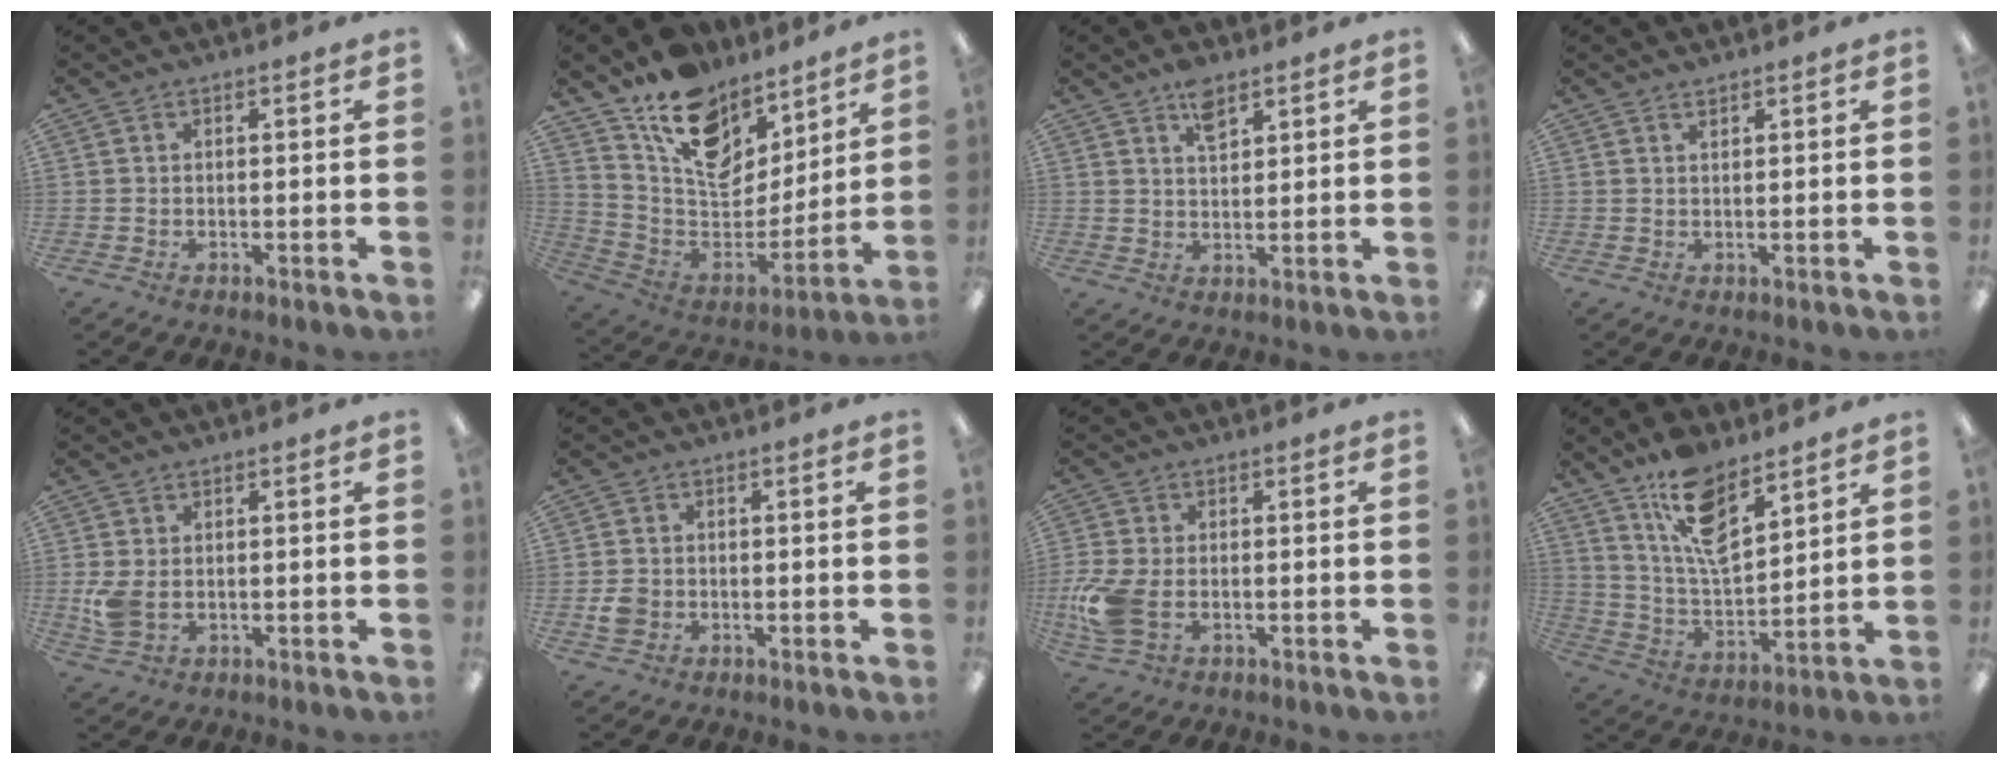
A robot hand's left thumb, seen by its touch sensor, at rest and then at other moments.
{"total": 16.0, "force": [10.8, 9.7, 6.9], "torque": [-0.124, -0.081, 0.197]}
{"total": 5.3, "force": [3.6, 2.5, 3.0], "torque": [-0.044, -0.014, 0.061]}
{"total": 1.1, "force": [1.0, 0.3, 0.2], "torque": [-0.006, -0.002, 0.020]}
{"total": 3.9, "force": [-0.2, 2.7, 2.9], "torque": [-0.059, -0.004, -0.005]}
{"total": 3.3, "force": [-1.0, 2.8, 1.3], "torque": [-0.013, 0.002, -0.019]}
{"total": 8.9, "force": [-1.9, 5.5, 6.7], "torque": [-0.157, -0.004, -0.033]}
{"total": 14.1, "force": [9.6, 6.2, 8.2], "torque": [-0.144, -0.049, 0.173]}